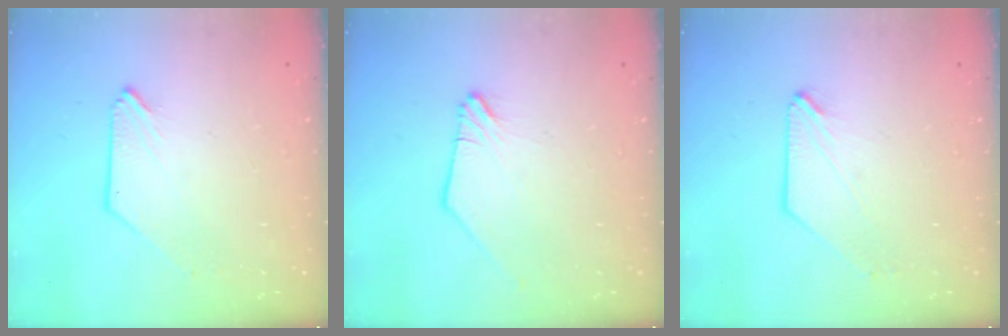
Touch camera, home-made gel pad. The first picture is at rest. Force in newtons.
{"total": 0.0}
{"total": 0.5, "press": 0.5, "slide": 0.0}